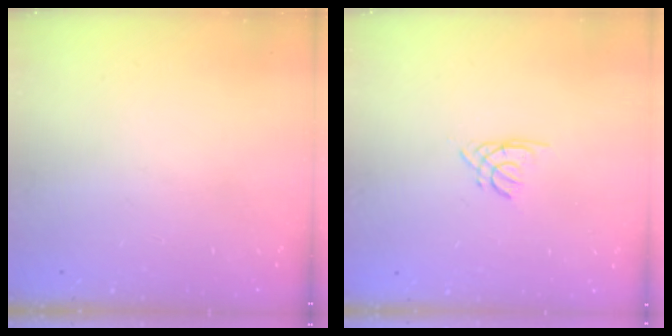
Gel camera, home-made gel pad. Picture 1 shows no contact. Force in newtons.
{"total": 1.5, "press": 1.4, "slide": 0.3}